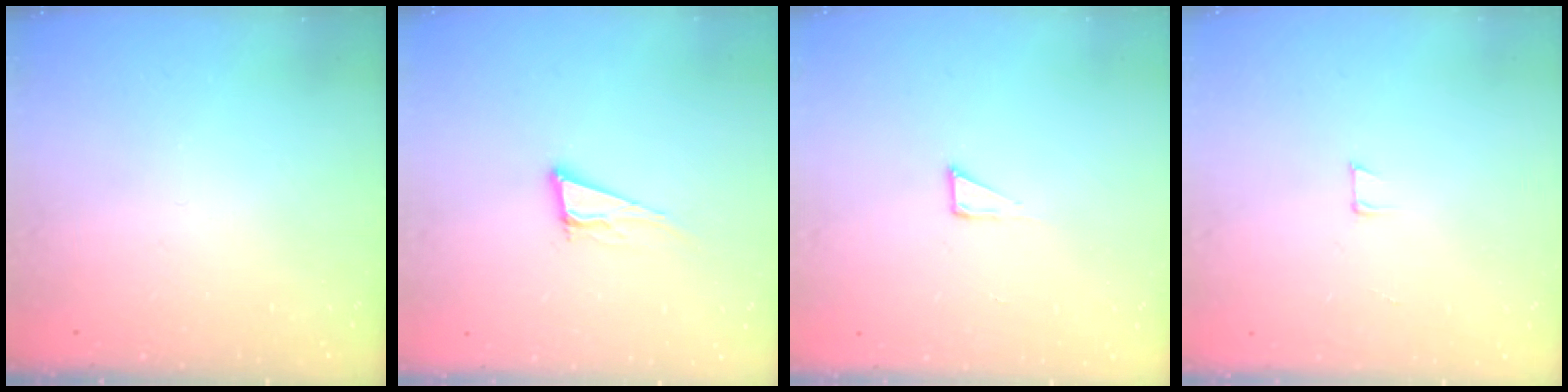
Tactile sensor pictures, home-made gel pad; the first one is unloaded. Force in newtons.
{"total": 11.3, "press": 10.9, "slide": 3.3}
{"total": 2.1, "press": 2.1, "slide": 0.1}
{"total": 4.4, "press": 4.4, "slide": 0.3}